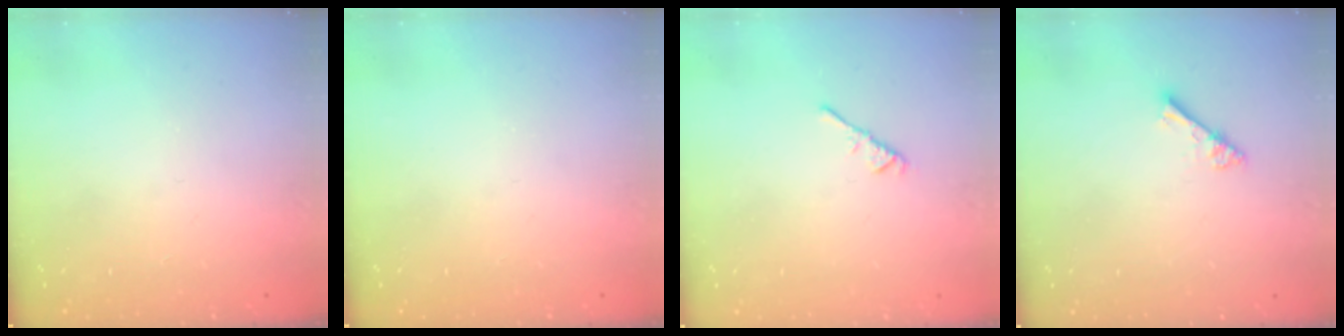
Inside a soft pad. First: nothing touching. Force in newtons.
{"total": 0.0}
{"total": 2.4, "press": 2.3, "slide": 0.6}
{"total": 2.8, "press": 2.8, "slide": 0.3}